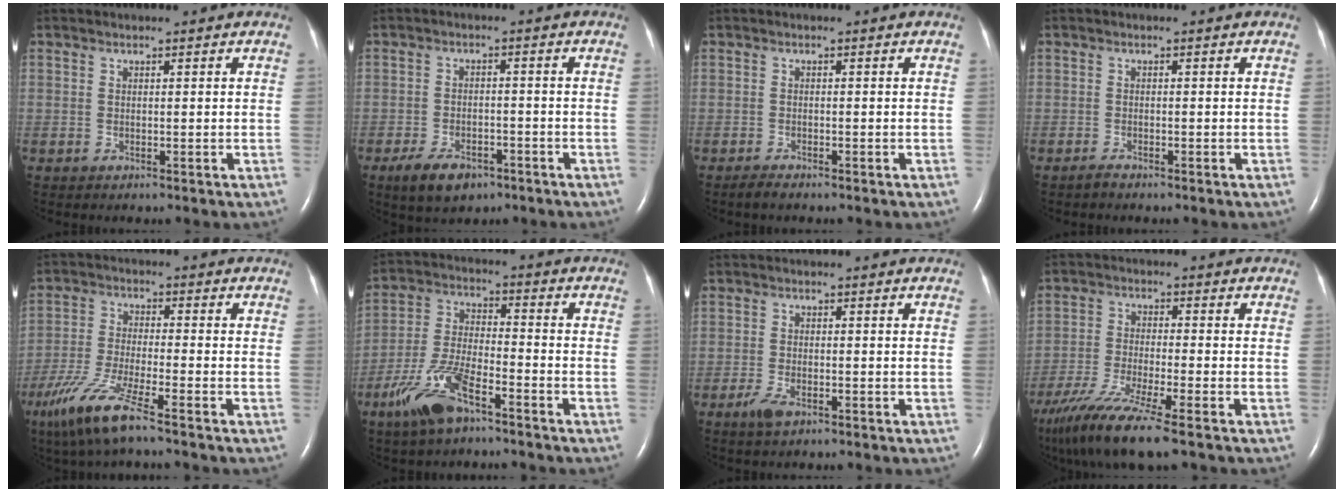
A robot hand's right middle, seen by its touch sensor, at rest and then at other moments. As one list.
[{"total": 6.2, "force": [-4.0, 3.2, 3.5], "torque": [-0.071, -0.002, -0.063]}, {"total": 1.3, "force": [-1.2, 0.1, 0.5], "torque": [-0.021, -0.004, -0.022]}, {"total": 0.8, "force": [-0.8, 0.0, 0.2], "torque": [-0.011, -0.002, -0.015]}, {"total": 9.2, "force": [-6.2, 0.3, 6.8], "torque": [-0.152, -0.028, -0.126]}, {"total": 10.4, "force": [-6.8, 2.9, 7.4], "torque": [-0.169, -0.007, -0.132]}, {"total": 2.7, "force": [-1.7, 0.9, 1.9], "torque": [-0.048, -0.003, -0.033]}, {"total": 12.6, "force": [-9.2, 0.1, 8.6], "torque": [-0.169, -0.042, -0.163]}]